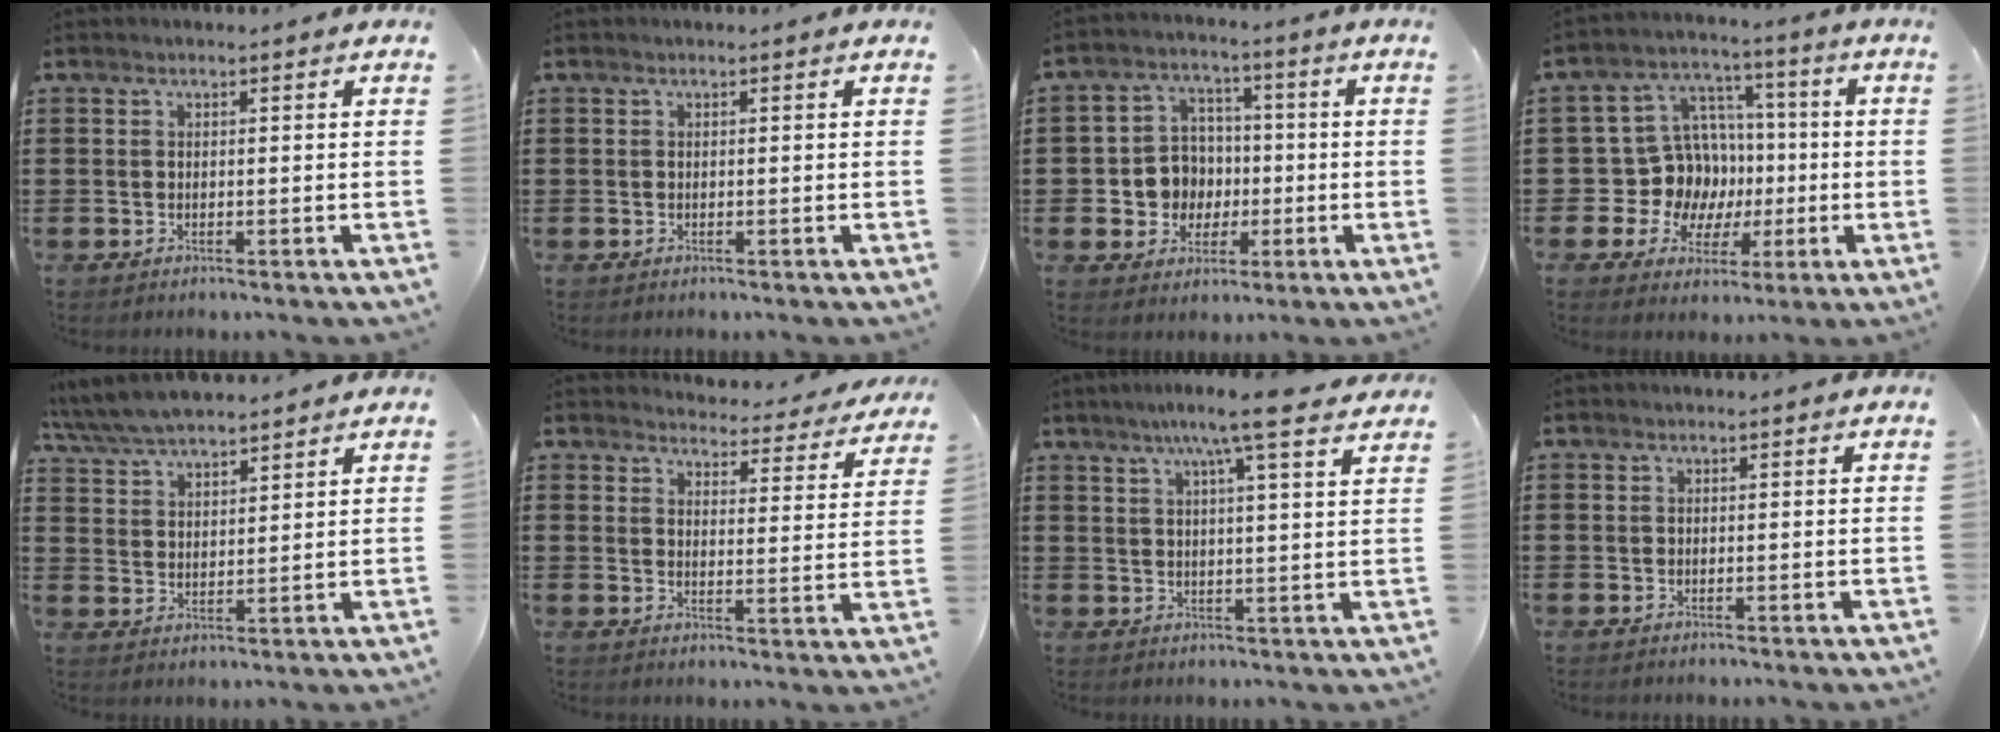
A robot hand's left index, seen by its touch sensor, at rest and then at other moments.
{"total": 0.0}
{"total": 7.3, "force": [-0.5, 7.0, 2.0], "torque": [-0.070, 0.018, -0.004]}
{"total": 11.4, "force": [-0.2, 10.9, 3.4], "torque": [-0.107, -0.007, 0.008]}
{"total": 6.0, "force": [5.6, 1.2, 1.6], "torque": [-0.054, -0.016, 0.103]}
{"total": 4.2, "force": [4.1, 0.3, 0.6], "torque": [-0.025, -0.033, 0.069]}
{"total": 7.6, "force": [5.4, -0.2, 5.4], "torque": [-0.103, -0.016, 0.087]}
{"total": 0.0}